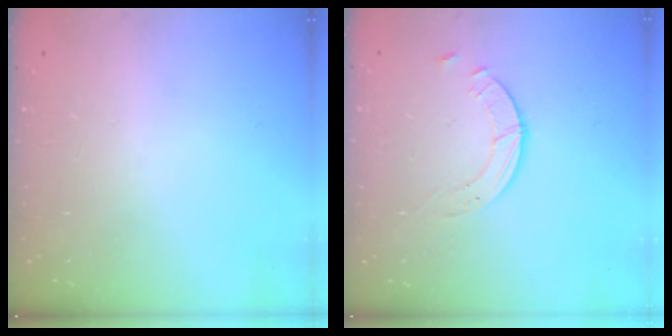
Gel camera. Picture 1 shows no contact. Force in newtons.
{"total": 1.8, "press": 1.8, "slide": 0.2}